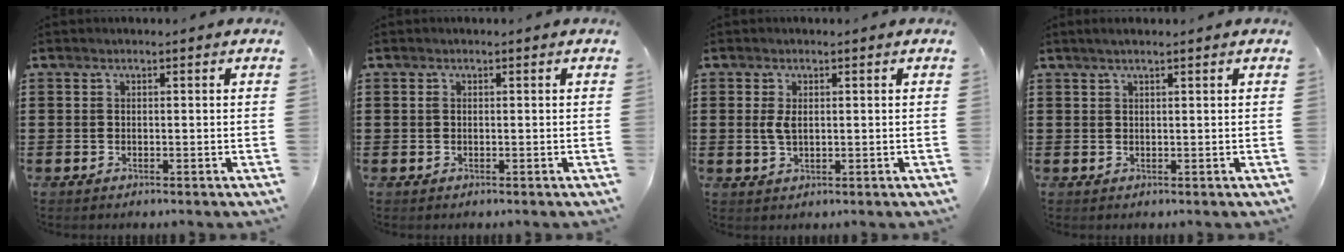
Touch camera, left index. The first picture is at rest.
{"total": 0.6, "force": [0.2, 0.2, 0.5], "torque": [-0.011, 0.000, 0.004]}
{"total": 2.2, "force": [0.3, 1.1, 1.9], "torque": [-0.047, 0.003, 0.003]}
{"total": 1.3, "force": [1.0, 0.0, 0.9], "torque": [-0.017, 0.002, 0.017]}